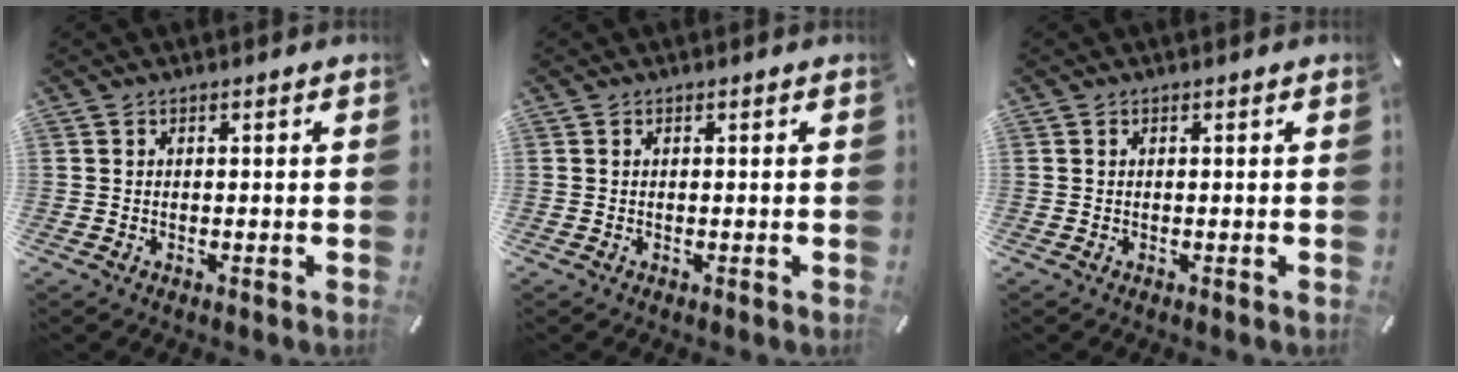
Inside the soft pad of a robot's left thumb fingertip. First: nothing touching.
{"total": 0.0}
{"total": 0.0}